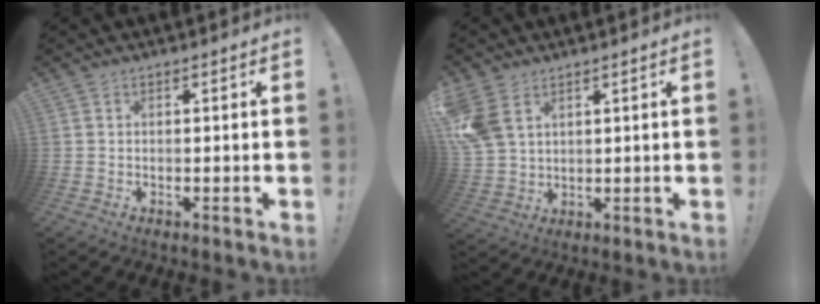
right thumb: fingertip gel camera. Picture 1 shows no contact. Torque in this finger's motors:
{"motor_torque": [0.16, 0.75, 1.41, 0.39, 0.58]}